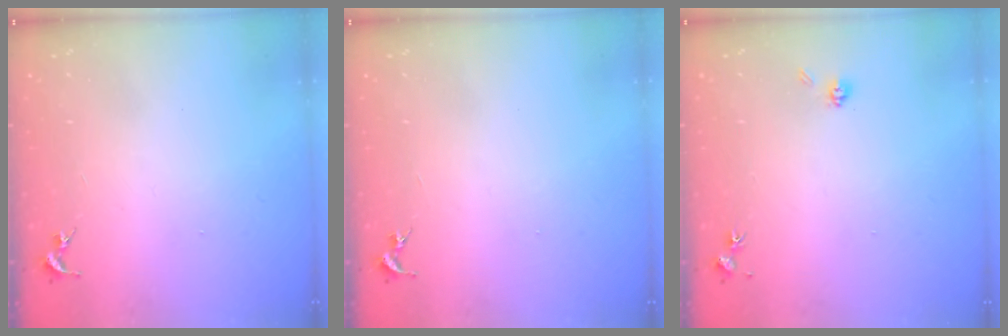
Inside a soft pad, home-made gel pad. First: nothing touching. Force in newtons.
{"total": 0.0}
{"total": 4.0, "press": 3.8, "slide": 1.4}